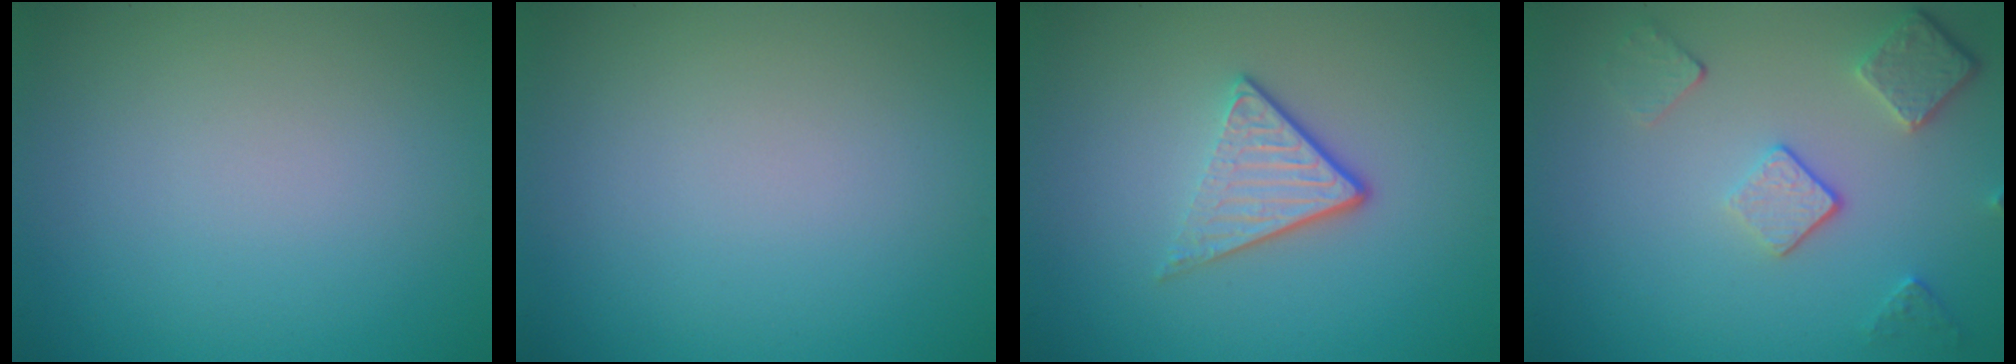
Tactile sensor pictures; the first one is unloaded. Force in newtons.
{"total": 0.0}
{"total": 3.6, "press": 2.4, "slide": 2.6}
{"total": 3.6, "press": 2.9, "slide": 2.2}